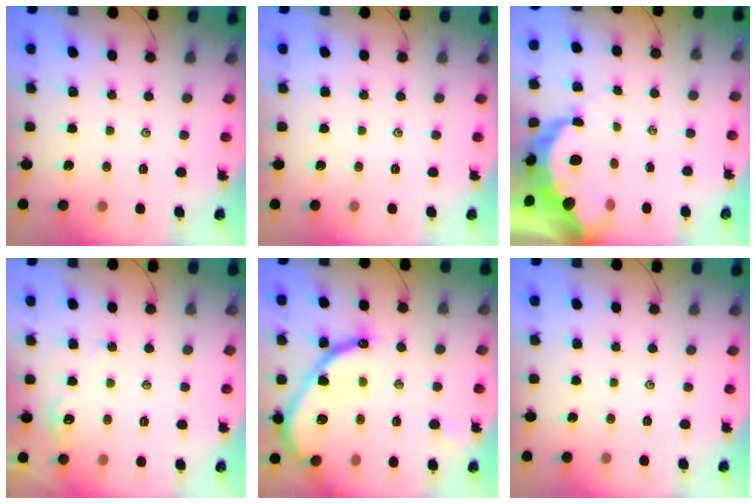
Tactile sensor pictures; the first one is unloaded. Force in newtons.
{"total": 0.0}
{"total": 10.4, "press": 10.3, "slide": 1.0}
{"total": 3.9, "press": 3.9, "slide": 0.5}
{"total": 16.9, "press": 16.9, "slide": 1.1}
{"total": 0.0}